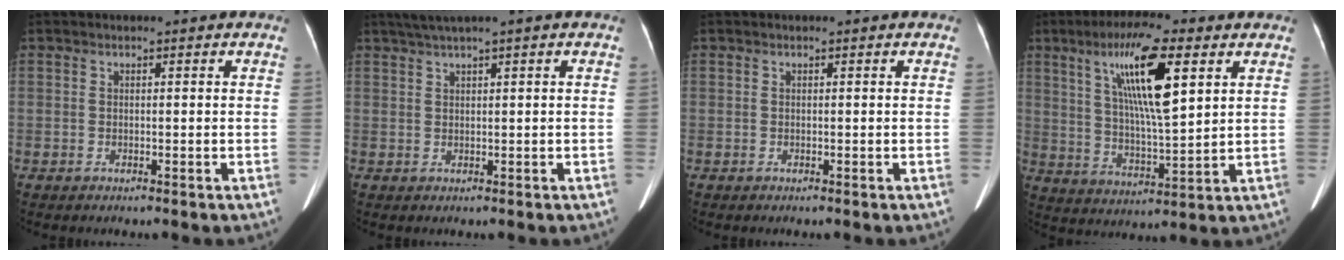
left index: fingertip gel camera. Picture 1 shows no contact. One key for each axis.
{"total": 3.3, "fx": 2.3, "fy": -0.5, "fz": 2.3, "tx": -0.049, "ty": 0.017, "tz": 0.047}
{"total": 0.0}
{"total": 13.3, "fx": 5.5, "fy": 2.0, "fz": 12.0, "tx": -0.225, "ty": 0.004, "tz": 0.098}